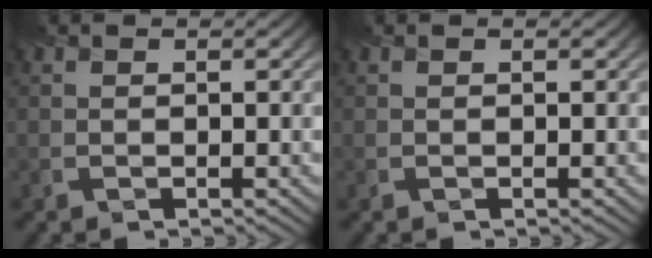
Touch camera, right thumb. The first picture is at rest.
{"total": 0.0}